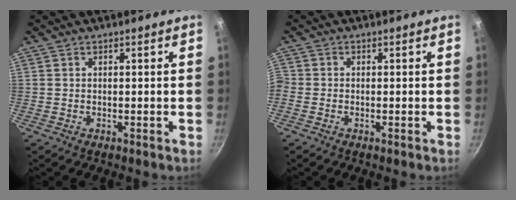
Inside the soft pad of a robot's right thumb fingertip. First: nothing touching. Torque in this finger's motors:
{"motor_torque": [0.01, 0.06, 0.80, 0.11, 0.19]}